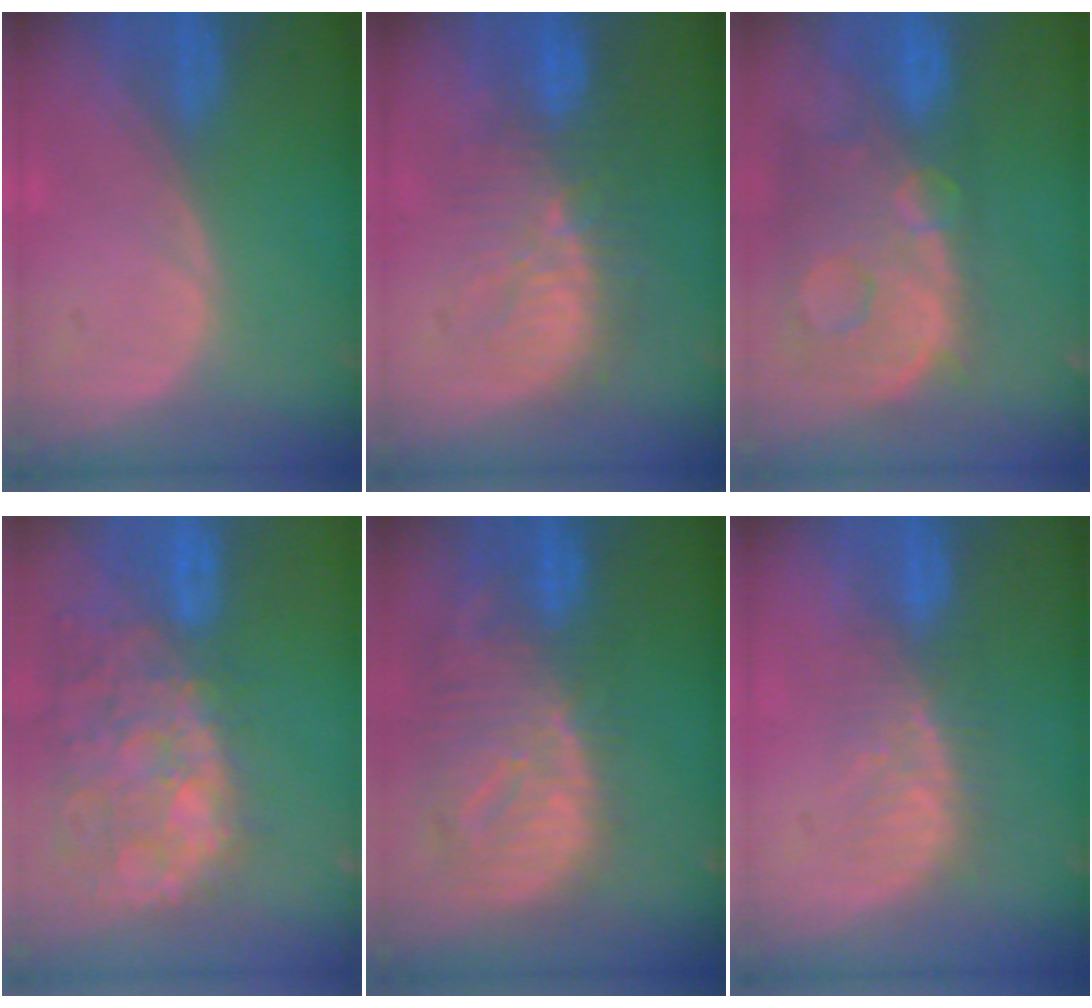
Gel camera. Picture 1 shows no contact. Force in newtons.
{"total": 9.3, "press": 9.1, "slide": 2.1}
{"total": 13.8, "press": 11.2, "slide": 8.1}
{"total": 14.1, "press": 11.6, "slide": 8.1}
{"total": 12.5, "press": 10.8, "slide": 6.4}
{"total": 5.7, "press": 5.5, "slide": 1.4}